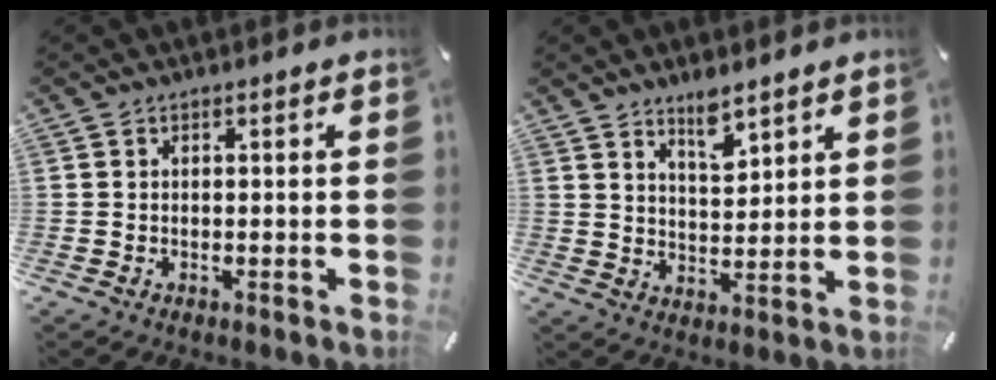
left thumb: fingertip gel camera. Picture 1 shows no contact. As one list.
[{"total": 5.9, "force": [5.1, 1.9, 2.3], "torque": [-0.027, -0.036, 0.089]}]